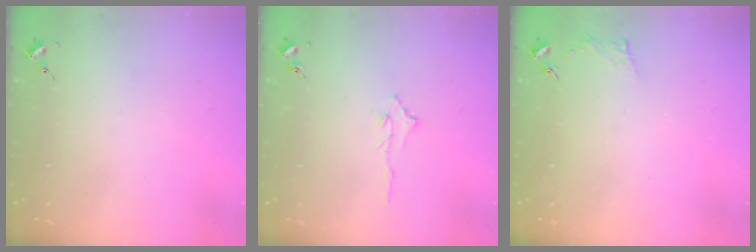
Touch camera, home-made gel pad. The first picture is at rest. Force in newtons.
{"total": 2.9, "press": 2.9, "slide": 0.4}
{"total": 3.4, "press": 3.3, "slide": 0.5}